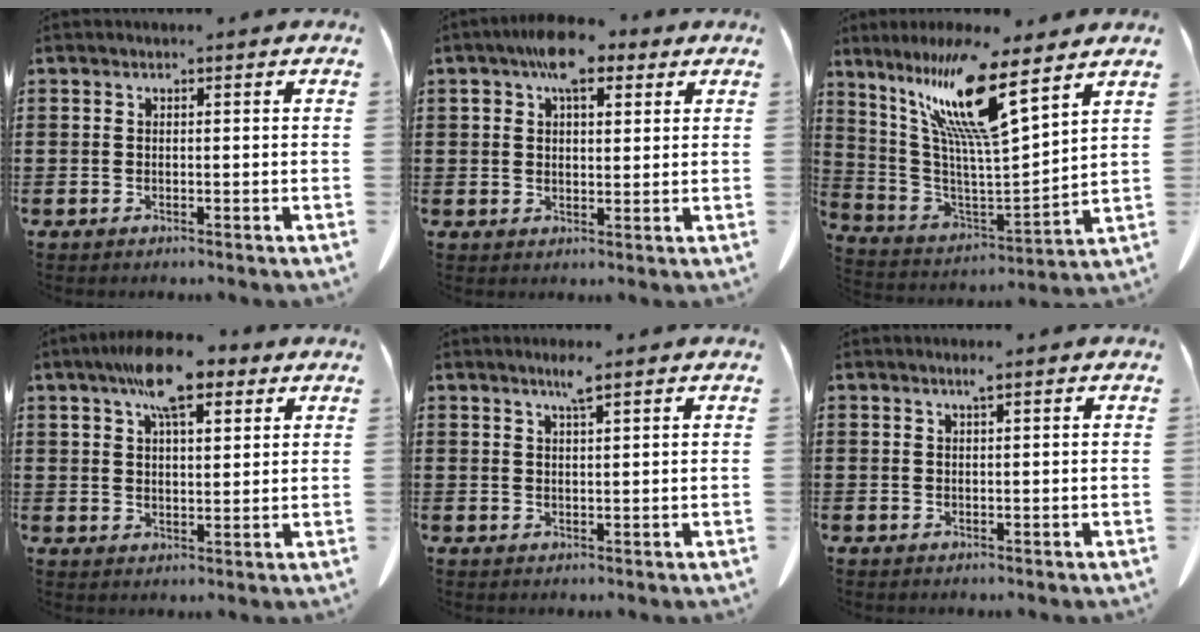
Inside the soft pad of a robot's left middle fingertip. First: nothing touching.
{"total": 7.4, "force": [4.4, 3.5, 4.8], "torque": [-0.084, 0.004, 0.074]}
{"total": 13.9, "force": [9.6, 1.1, 10.1], "torque": [-0.231, -0.036, 0.154]}
{"total": 10.3, "force": [6.6, 3.6, 7.1], "torque": [-0.128, -0.011, 0.114]}
{"total": 2.7, "force": [2.0, 0.0, 1.8], "torque": [-0.031, -0.003, 0.033]}
{"total": 1.0, "force": [0.6, 0.0, 0.7], "torque": [-0.015, -0.001, 0.011]}